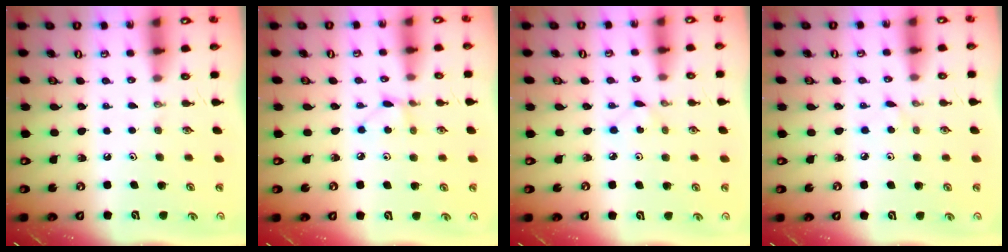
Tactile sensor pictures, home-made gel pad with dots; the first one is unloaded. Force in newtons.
{"total": 3.6, "press": 3.5, "slide": 0.4}
{"total": 2.6, "press": 2.6, "slide": 0.2}
{"total": 2.9, "press": 2.9, "slide": 0.3}